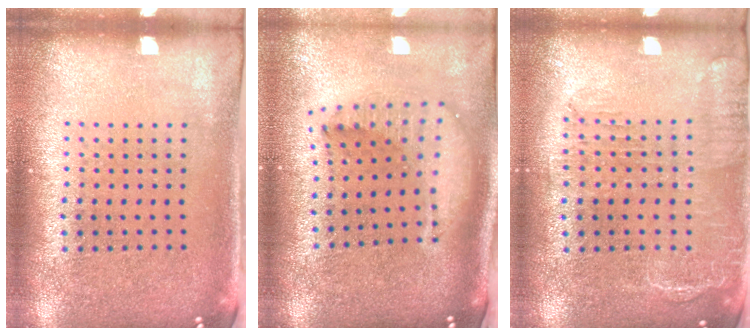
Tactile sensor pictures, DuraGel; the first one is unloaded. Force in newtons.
{"total": 2.1, "press": 1.7, "slide": 1.3}
{"total": 1.7, "press": 1.4, "slide": 1.0}